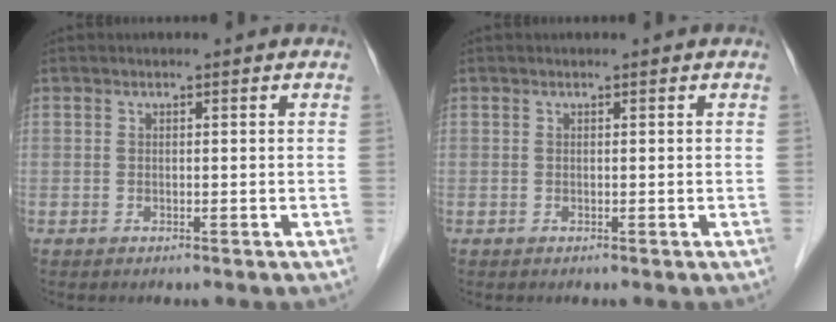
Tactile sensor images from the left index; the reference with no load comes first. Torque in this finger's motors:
{"motor_torque": [0.14, 0.01, -0.01, -0.01]}